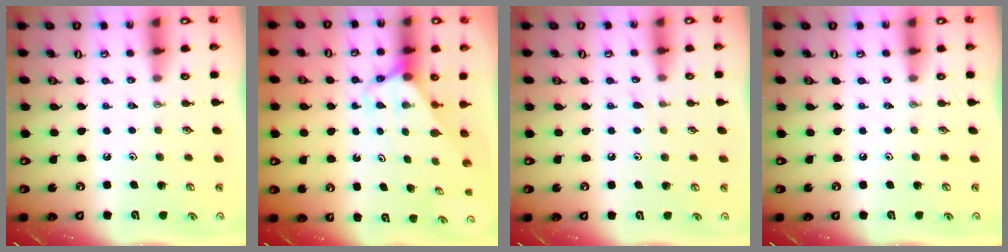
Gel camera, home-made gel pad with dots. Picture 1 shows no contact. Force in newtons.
{"total": 2.8, "press": 2.8, "slide": 0.1}
{"total": 4.2, "press": 4.2, "slide": 0.4}
{"total": 0.0}